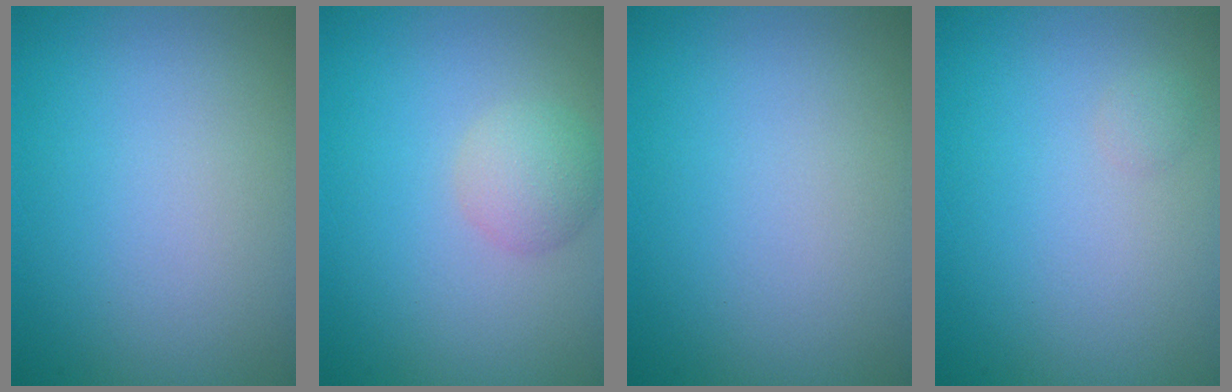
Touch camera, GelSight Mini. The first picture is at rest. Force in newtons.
{"total": 2.5, "press": 2.5, "slide": 0.1}
{"total": 0.0}
{"total": 0.6, "press": 0.6, "slide": 0.0}